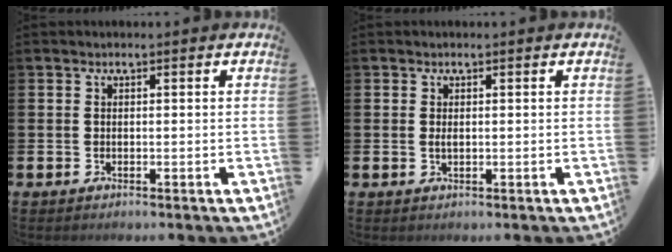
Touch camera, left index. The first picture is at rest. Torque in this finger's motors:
{"motor_torque": [0.36, -0.20, 0.00, 0.05]}